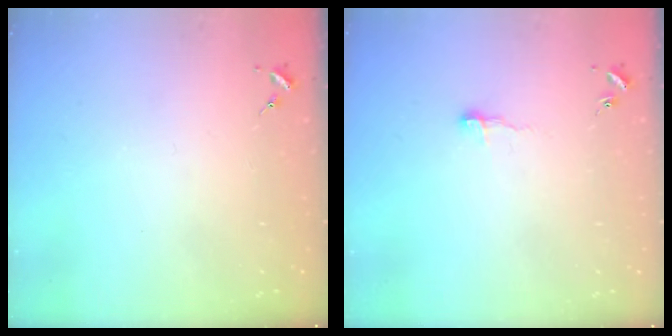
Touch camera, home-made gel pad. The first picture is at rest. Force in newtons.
{"total": 6.3, "press": 6.2, "slide": 0.6}